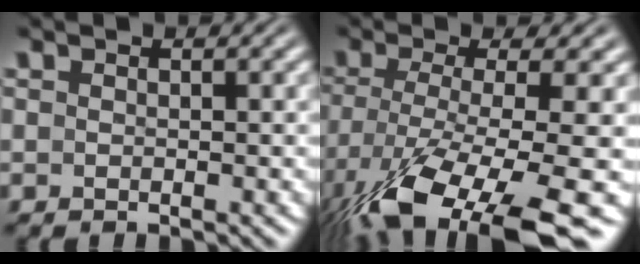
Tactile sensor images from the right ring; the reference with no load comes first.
{"total": 11.0, "force": [-4.7, 4.8, 8.7], "torque": [-0.173, -0.057, -0.037]}